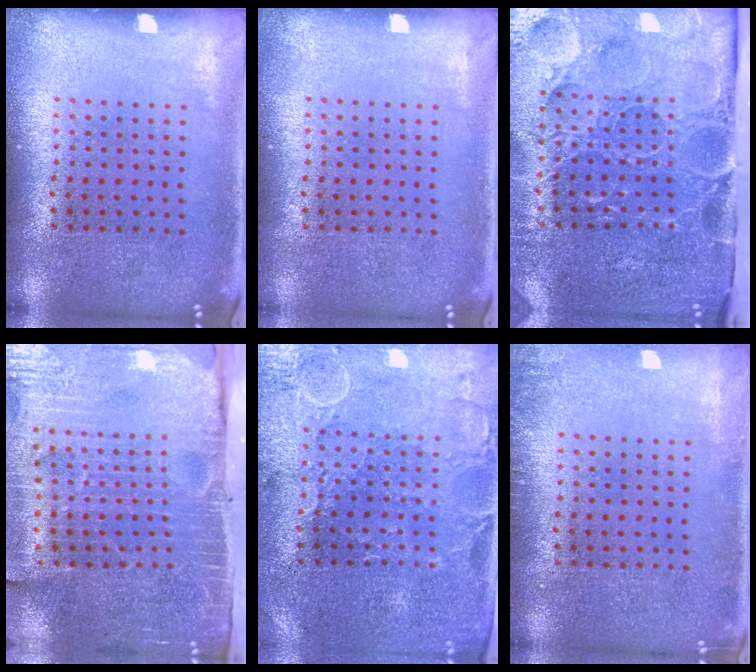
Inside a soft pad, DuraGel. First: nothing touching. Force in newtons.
{"total": 0.0}
{"total": 5.2, "press": 4.2, "slide": 3.0}
{"total": 4.3, "press": 3.8, "slide": 1.8}
{"total": 0.7, "press": 0.5, "slide": 0.4}
{"total": 1.1, "press": 1.1, "slide": 0.2}